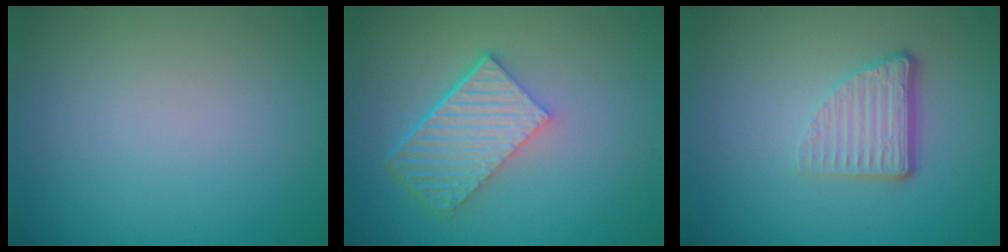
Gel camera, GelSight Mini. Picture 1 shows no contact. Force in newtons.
{"total": 6.1, "press": 4.2, "slide": 4.4}
{"total": 3.7, "press": 2.4, "slide": 2.8}